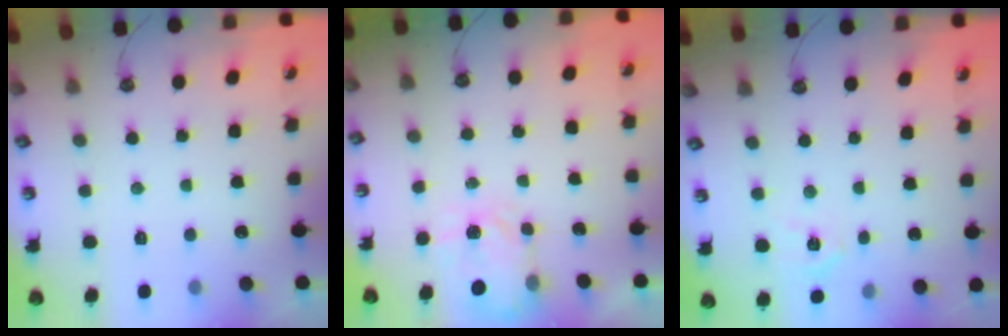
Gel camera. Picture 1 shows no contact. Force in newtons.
{"total": 4.0, "press": 3.9, "slide": 0.6}
{"total": 4.5, "press": 4.5, "slide": 0.5}